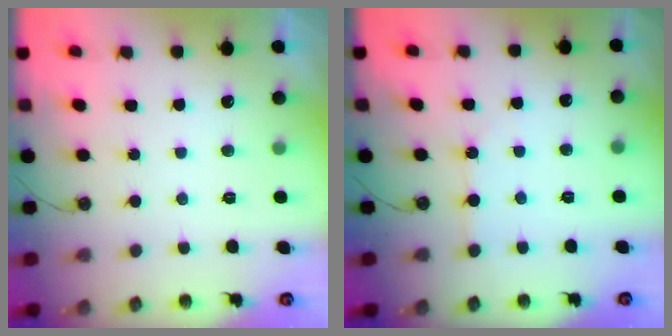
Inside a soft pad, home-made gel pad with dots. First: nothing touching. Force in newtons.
{"total": 2.7, "press": 2.7, "slide": 0.5}